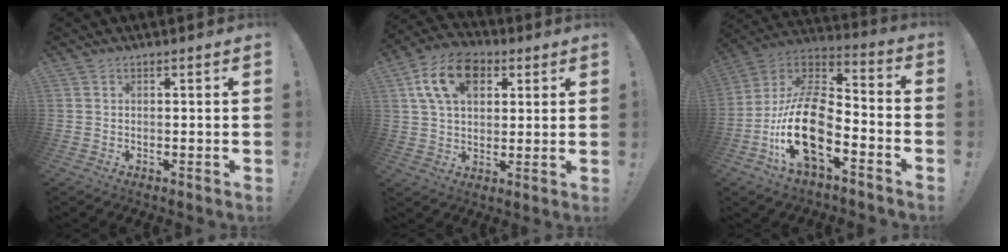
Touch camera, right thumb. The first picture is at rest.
{"total": 14.4, "force": [5.5, 9.7, 9.1], "torque": [-0.150, -0.008, 0.106]}
{"total": 20.8, "force": [-8.0, 10.6, 16.0], "torque": [-0.324, 0.038, -0.135]}